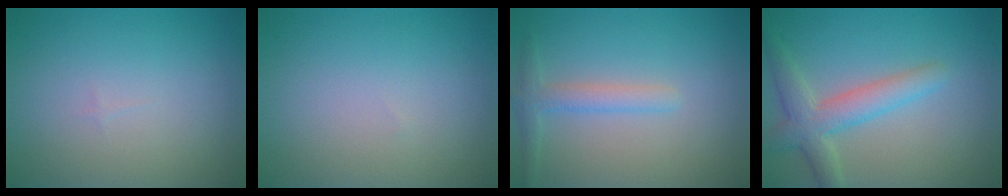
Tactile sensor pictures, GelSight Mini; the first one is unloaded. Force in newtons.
{"total": 0.0}
{"total": 2.1, "press": 2.1, "slide": 0.1}
{"total": 4.0, "press": 4.0, "slide": 0.3}